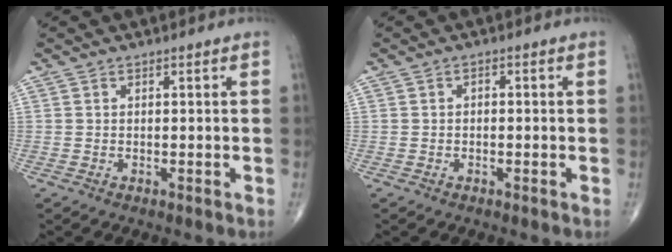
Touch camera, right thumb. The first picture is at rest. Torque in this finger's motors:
{"motor_torque": [0.01, -0.22, 0.17, -0.03, 0.04]}